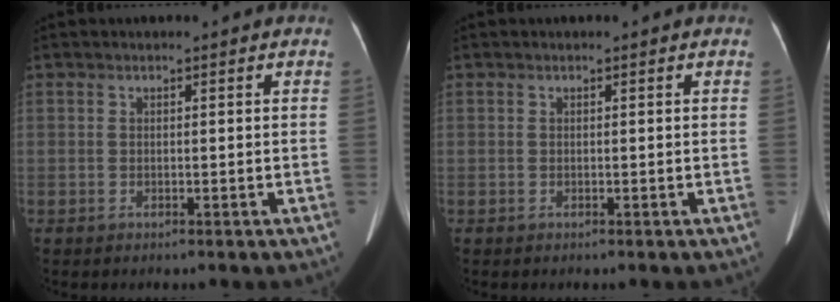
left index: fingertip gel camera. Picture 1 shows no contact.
{"total": 0.0}